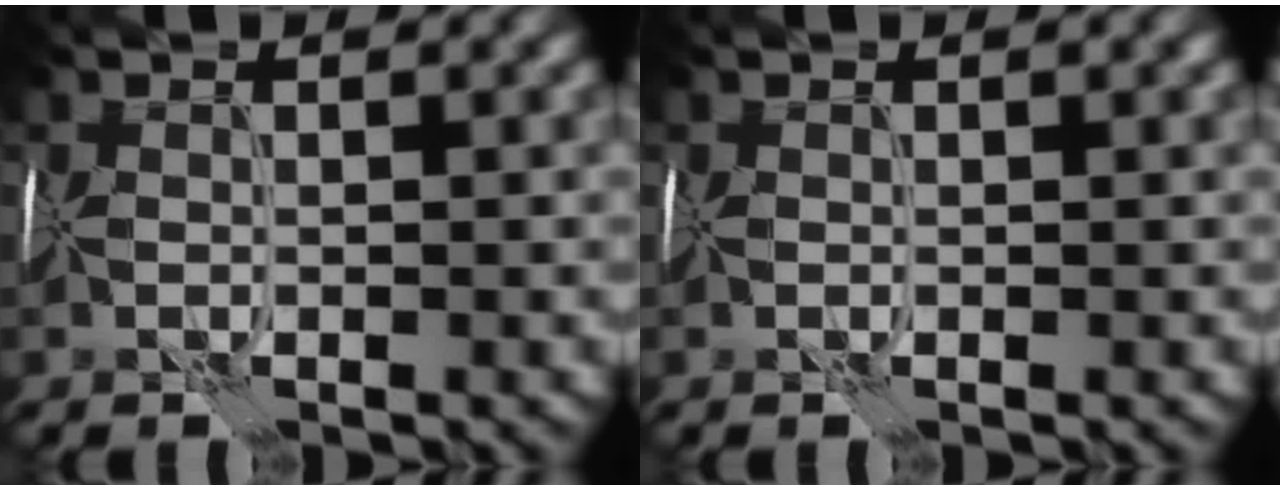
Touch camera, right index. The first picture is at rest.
{"total": 0.0}